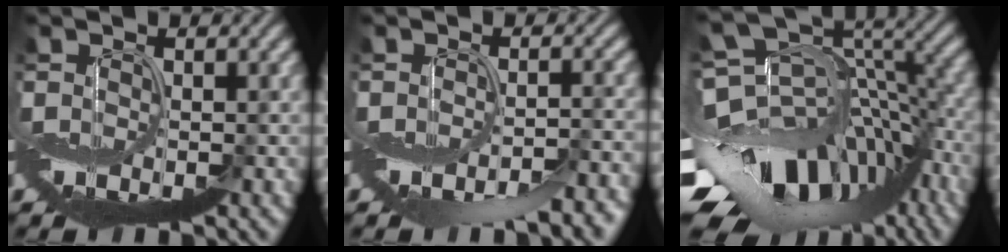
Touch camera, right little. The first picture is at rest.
{"total": 4.6, "force": [-2.9, 1.4, 3.3], "torque": [-0.049, -0.010, -0.042]}
{"total": 12.9, "force": [-6.5, 9.1, 6.5], "torque": [-0.132, 0.012, -0.096]}